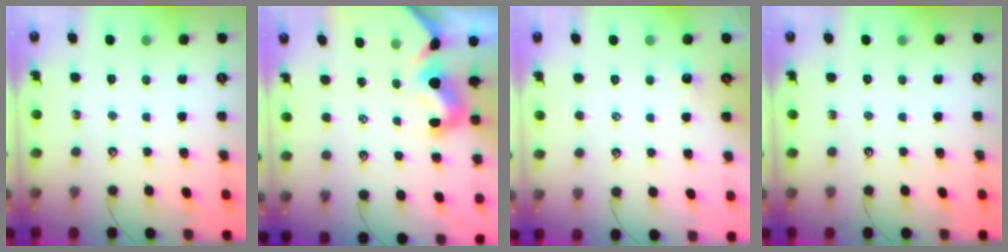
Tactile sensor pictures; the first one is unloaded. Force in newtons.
{"total": 1.5, "press": 1.2, "slide": 0.9}
{"total": 2.7, "press": 2.7, "slide": 0.2}
{"total": 0.0}